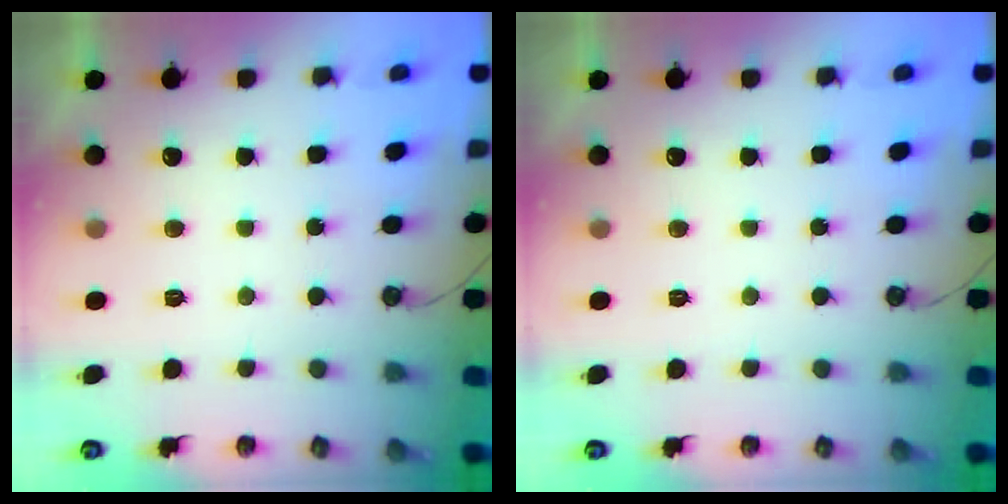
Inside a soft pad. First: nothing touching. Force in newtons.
{"total": 0.0}